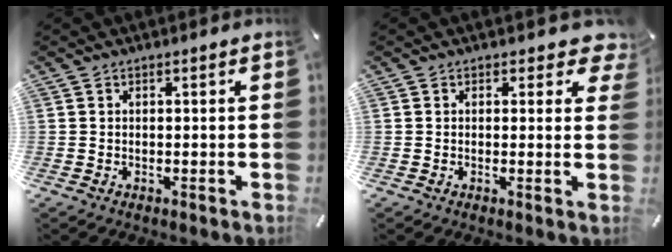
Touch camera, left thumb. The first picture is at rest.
{"total": 3.5, "force": [1.7, 2.2, 2.1], "torque": [-0.014, -0.005, 0.024]}